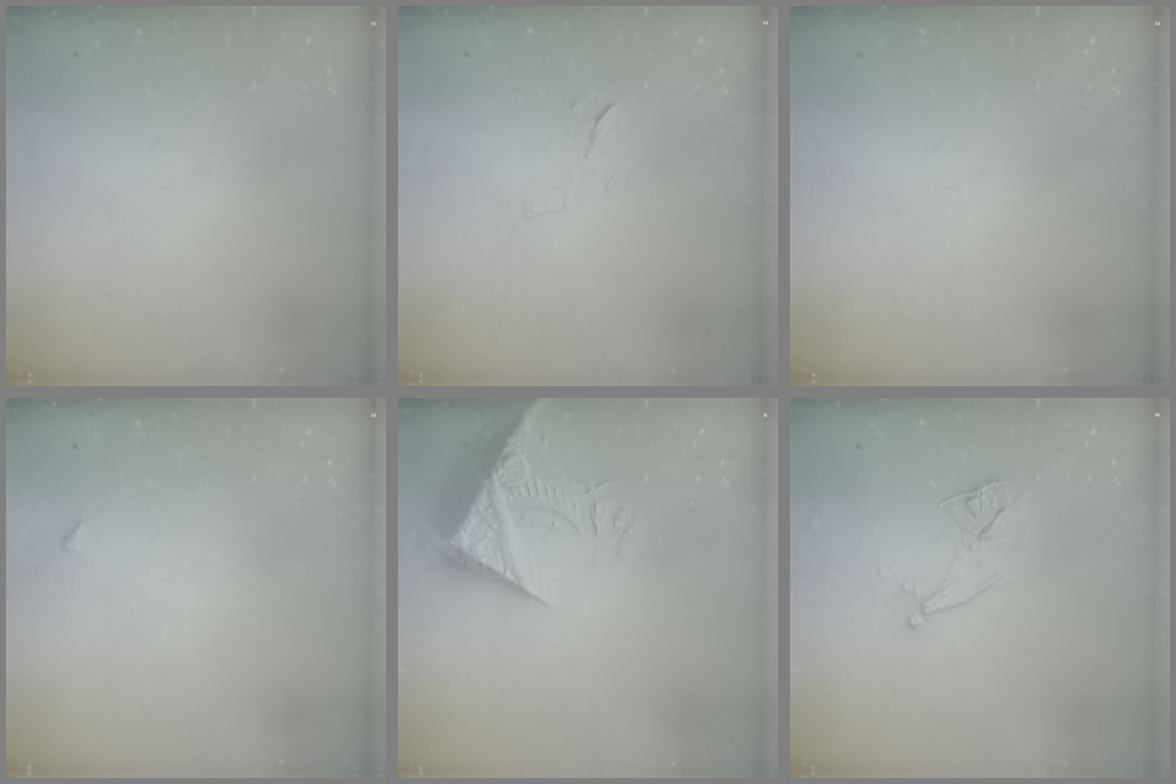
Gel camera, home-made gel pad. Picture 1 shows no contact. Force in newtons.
{"total": 5.6, "press": 5.6, "slide": 0.4}
{"total": 0.0}
{"total": 3.2, "press": 3.2, "slide": 0.4}
{"total": 19.4, "press": 19.3, "slide": 2.1}
{"total": 9.7, "press": 9.2, "slide": 3.0}